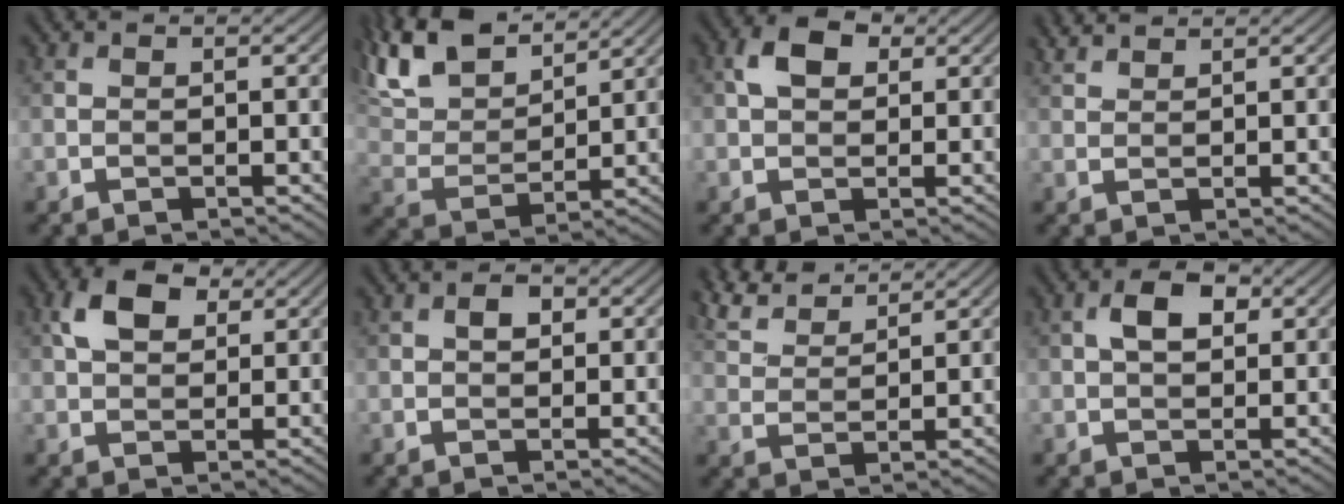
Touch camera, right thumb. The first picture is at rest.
{"total": 13.1, "force": [9.6, 5.1, 7.3], "torque": [-0.195, 0.024, 0.175]}
{"total": 4.1, "force": [1.3, 2.8, 2.7], "torque": [-0.054, 0.009, 0.017]}
{"total": 2.1, "force": [1.9, 0.3, 0.6], "torque": [-0.019, 0.004, 0.042]}
{"total": 5.3, "force": [2.1, 3.4, 3.5], "torque": [-0.074, 0.008, 0.035]}
{"total": 1.7, "force": [0.3, 1.2, 1.1], "torque": [-0.019, 0.002, 0.001]}
{"total": 5.6, "force": [4.9, 1.1, 2.3], "torque": [-0.069, 0.011, 0.102]}
{"total": 4.1, "force": [1.1, 2.4, 3.1], "torque": [-0.059, 0.010, 0.014]}